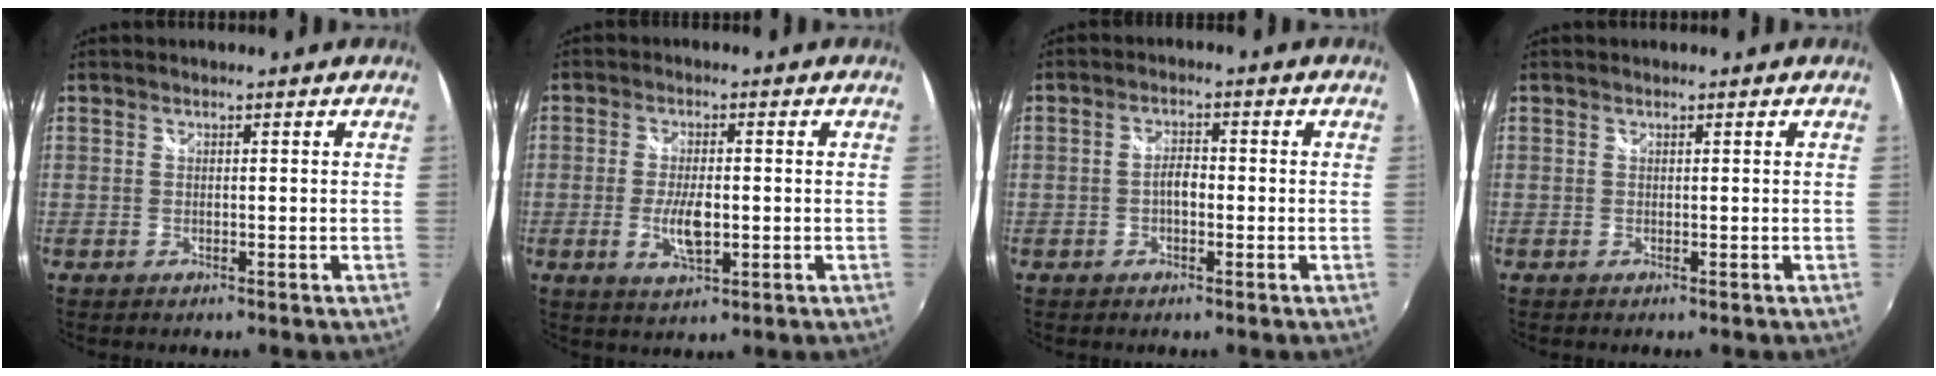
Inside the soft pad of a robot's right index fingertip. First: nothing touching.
{"total": 5.9, "force": [-1.3, 2.4, 5.3], "torque": [-0.105, -0.009, -0.022]}
{"total": 2.7, "force": [-0.7, 1.4, 2.2], "torque": [-0.039, 0.007, -0.013]}
{"total": 0.0}